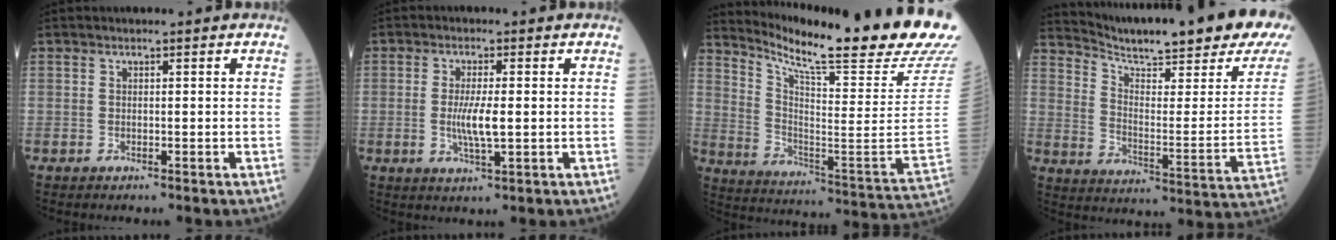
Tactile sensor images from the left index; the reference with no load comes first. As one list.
[{"total": 4.6, "force": [-0.7, 0.7, 4.5], "torque": [-0.096, -0.013, -0.010]}, {"total": 27.9, "force": [23.5, -0.8, 15.0], "torque": [-0.258, -0.120, 0.323]}, {"total": 23.7, "force": [20.6, 0.5, 11.6], "torque": [-0.186, -0.093, 0.275]}]